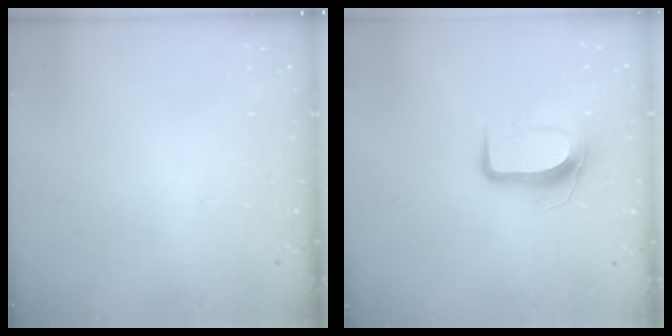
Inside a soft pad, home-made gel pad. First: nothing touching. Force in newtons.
{"total": 10.0, "press": 10.0, "slide": 1.0}